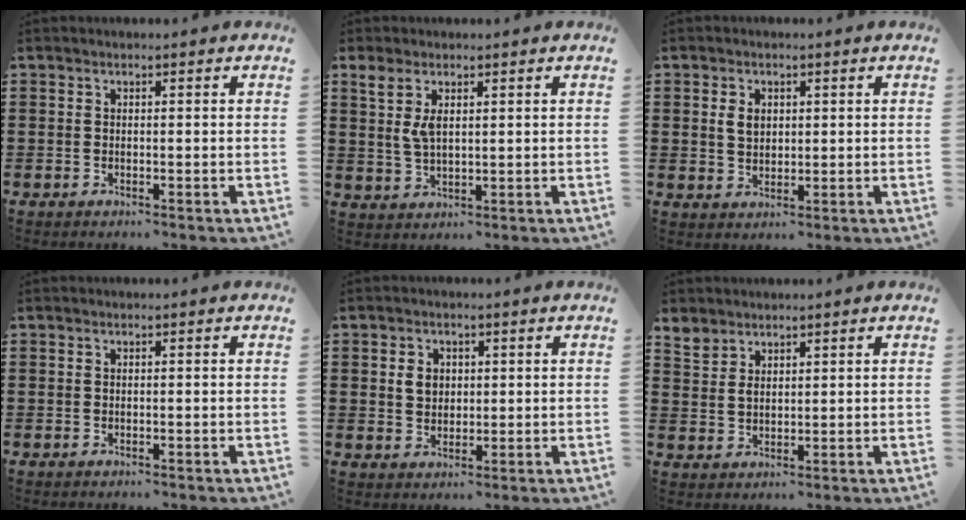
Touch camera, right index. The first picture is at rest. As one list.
[{"total": 4.2, "force": [1.5, 1.8, 3.4], "torque": [-0.082, 0.003, 0.023]}, {"total": 2.8, "force": [0.6, 1.9, 2.0], "torque": [-0.044, 0.007, 0.010]}, {"total": 0.0}, {"total": 3.0, "force": [0.7, 2.4, 1.6], "torque": [-0.040, 0.010, 0.010]}, {"total": 2.9, "force": [2.5, 1.5, 0.4], "torque": [-0.017, 0.007, 0.049]}]